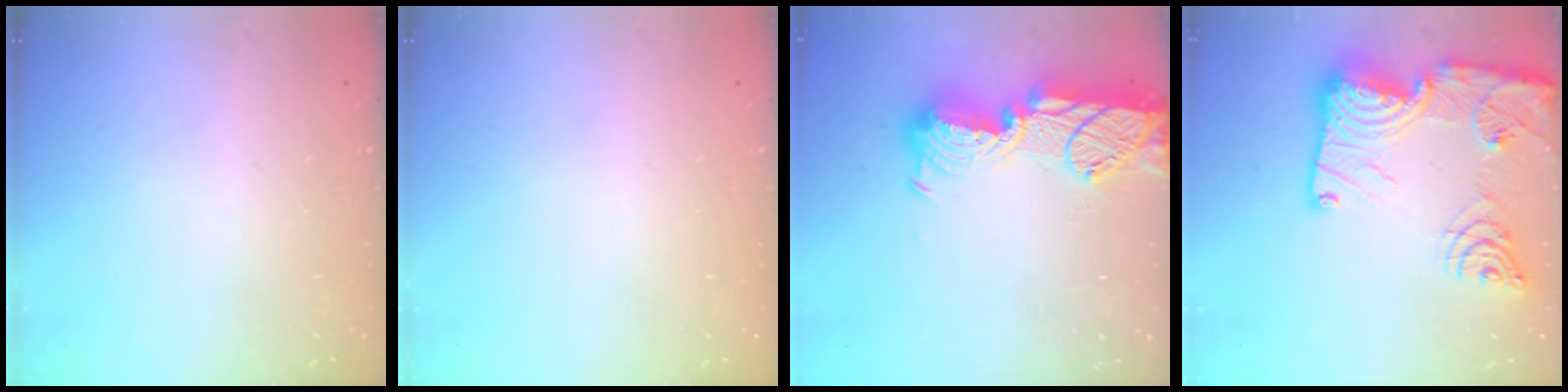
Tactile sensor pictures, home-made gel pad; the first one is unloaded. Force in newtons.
{"total": 0.0}
{"total": 19.3, "press": 19.2, "slide": 1.1}
{"total": 25.2, "press": 25.1, "slide": 2.6}